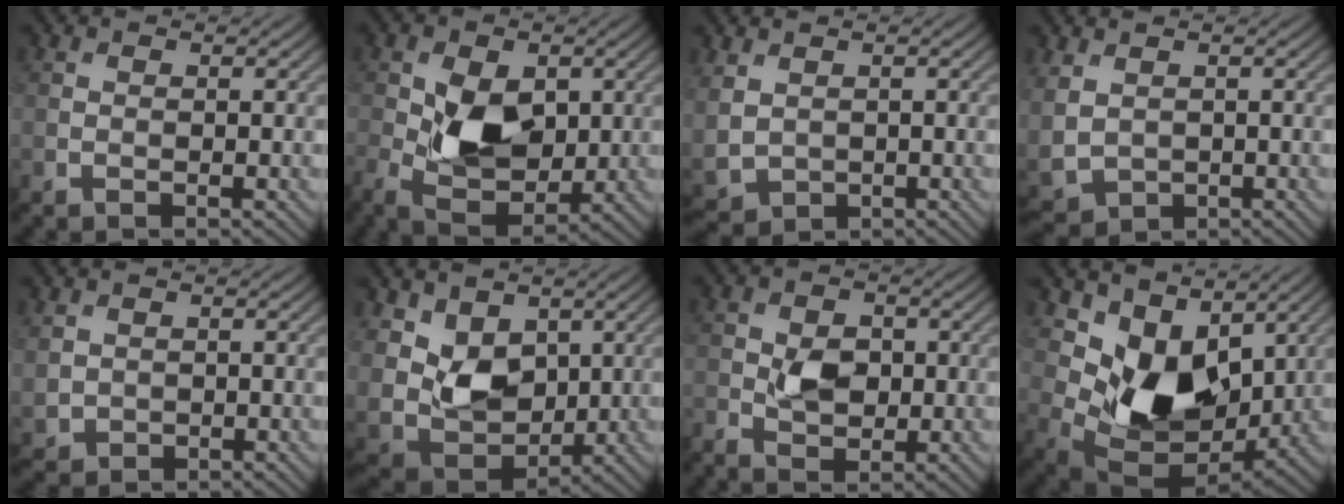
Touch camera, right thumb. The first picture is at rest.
{"total": 8.1, "force": [0.1, 5.4, 6.1], "torque": [-0.129, -0.013, 0.002]}
{"total": 3.7, "force": [1.0, 2.8, 2.1], "torque": [-0.076, -0.011, 0.024]}
{"total": 4.3, "force": [1.0, 3.2, 2.7], "torque": [-0.091, -0.013, 0.026]}
{"total": 2.2, "force": [0.6, 1.9, 0.8], "torque": [-0.034, -0.008, 0.016]}
{"total": 8.6, "force": [3.4, 6.1, 5.0], "torque": [-0.137, -0.016, 0.058]}
{"total": 3.8, "force": [-0.7, 2.7, 2.5], "torque": [-0.047, -0.003, -0.013]}
{"total": 10.0, "force": [3.8, 6.5, 6.6], "torque": [-0.144, -0.029, 0.076]}